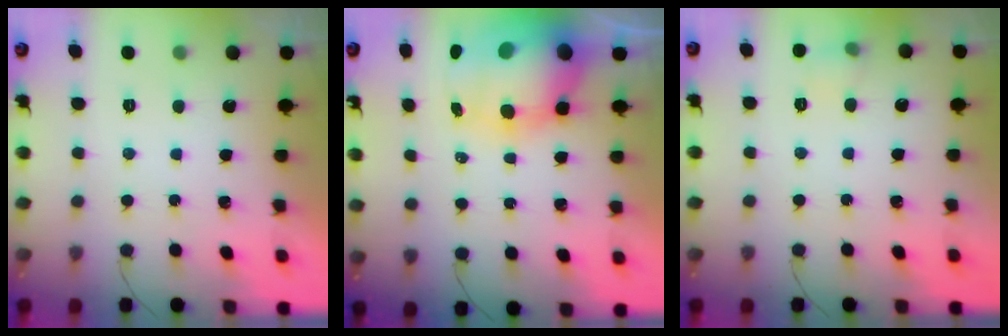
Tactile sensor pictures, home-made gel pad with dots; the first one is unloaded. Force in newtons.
{"total": 14.2, "press": 13.8, "slide": 3.5}
{"total": 5.5, "press": 5.3, "slide": 1.7}